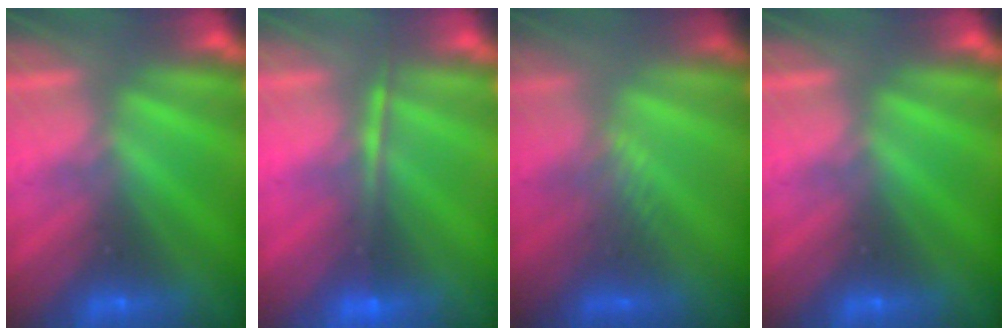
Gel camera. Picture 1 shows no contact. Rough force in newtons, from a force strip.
{"total": 1.5}
{"total": 3.3}
{"total": 0.0}